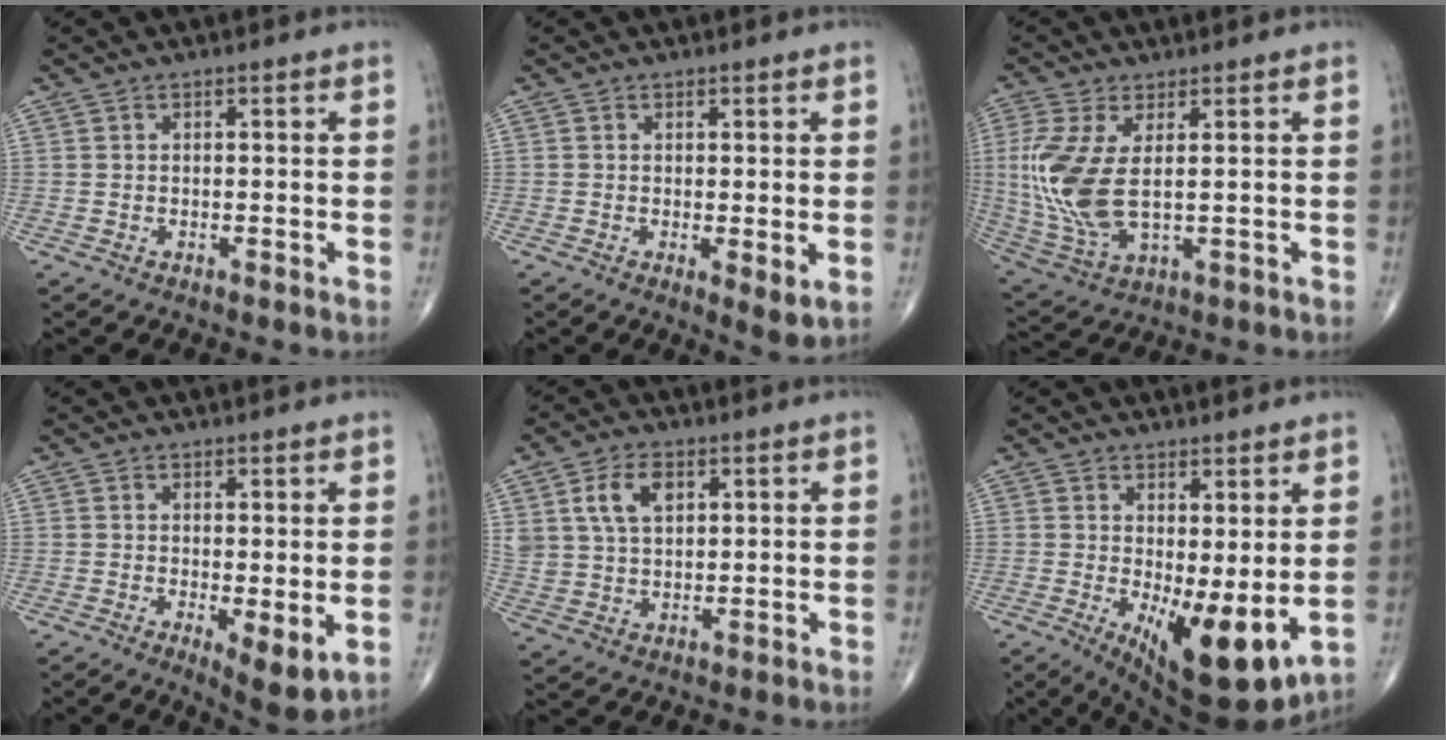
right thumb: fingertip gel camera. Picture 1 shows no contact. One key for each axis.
{"total": 3.4, "fx": -0.2, "fy": 1.0, "fz": 3.3, "tx": -0.055, "ty": -0.015, "tz": -0.005}
{"total": 13.0, "fx": 1.2, "fy": 5.9, "fz": 11.5, "tx": -0.276, "ty": -0.012, "tz": 0.037}
{"total": 6.3, "fx": -0.8, "fy": 2.0, "fz": 5.9, "tx": -0.088, "ty": -0.022, "tz": -0.009}
{"total": 8.2, "fx": 3.2, "fy": 5.2, "fz": 5.5, "tx": -0.096, "ty": -0.006, "tz": 0.065}
{"total": 12.3, "fx": -0.8, "fy": 4.6, "fz": 11.4, "tx": -0.167, "ty": -0.028, "tz": 0.006}